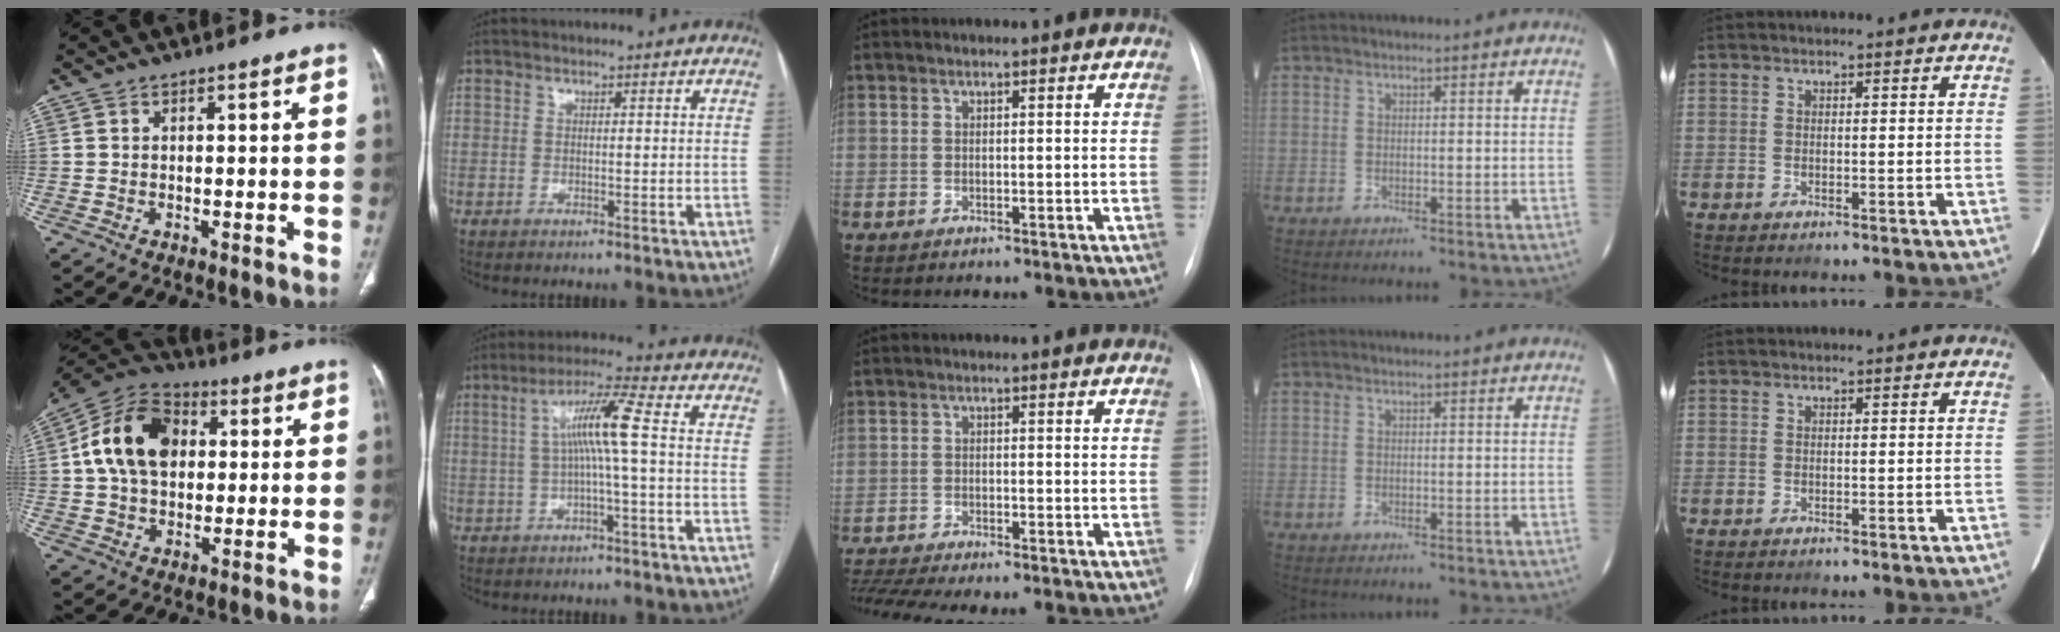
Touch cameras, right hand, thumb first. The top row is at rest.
{"thumb": {"total": 15.7, "force": [2.5, 11.0, 10.9], "torque": [-0.174, 0.020, 0.033]}, "index": {"total": 7.5, "force": [0.4, -0.5, 7.5], "torque": [-0.137, 0.018, 0.006]}, "middle": {"total": 11.6, "force": [-10.2, 1.8, 5.3], "torque": [-0.086, 0.006, -0.145]}}